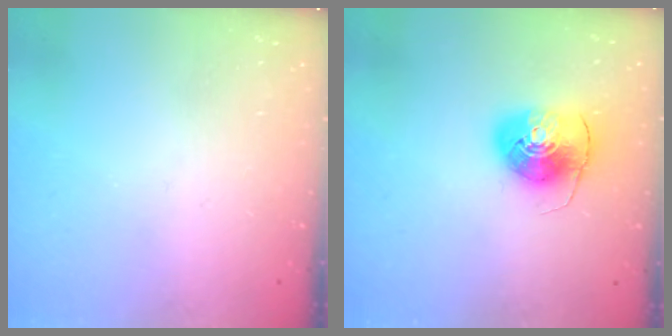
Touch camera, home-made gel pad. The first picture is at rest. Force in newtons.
{"total": 8.6, "press": 8.5, "slide": 1.1}